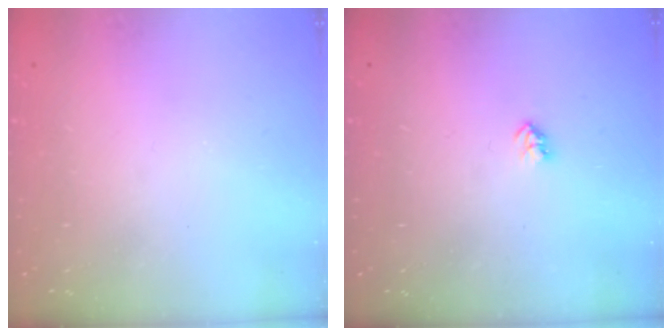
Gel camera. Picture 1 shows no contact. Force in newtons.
{"total": 2.6, "press": 2.6, "slide": 0.4}